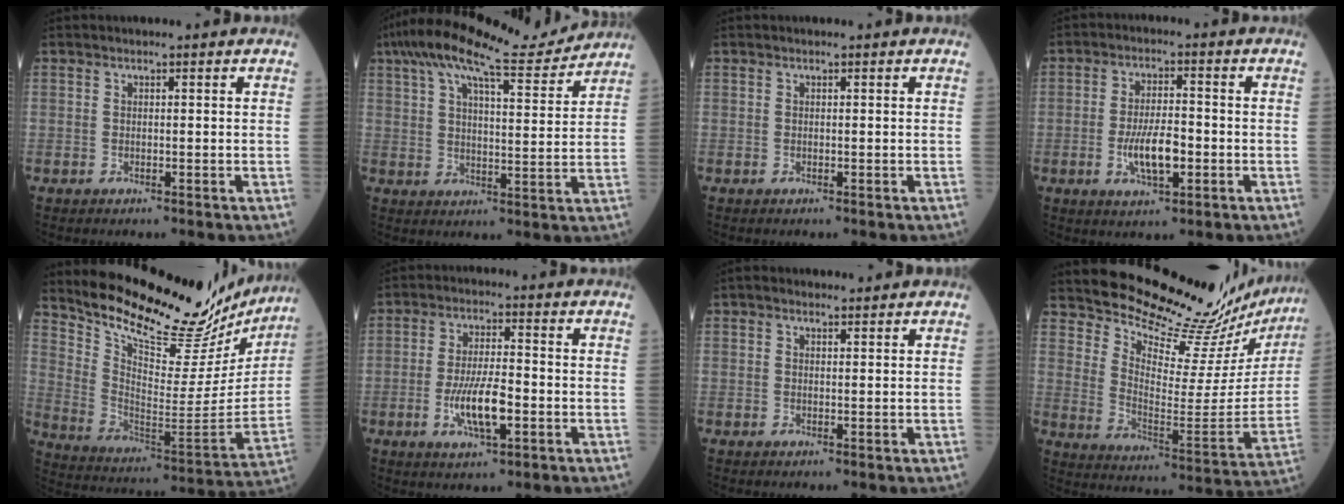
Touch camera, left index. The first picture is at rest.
{"total": 14.1, "force": [12.5, 1.2, 6.4], "torque": [-0.119, 0.020, 0.185]}
{"total": 0.0}
{"total": 6.7, "force": [-2.1, 2.2, 6.0], "torque": [-0.118, -0.005, -0.036]}
{"total": 26.1, "force": [23.9, 5.7, 8.8], "torque": [-0.144, -0.082, 0.332]}
{"total": 7.4, "force": [-2.5, 2.0, 6.7], "torque": [-0.134, -0.007, -0.043]}
{"total": 0.8, "force": [0.6, 0.5, 0.3], "torque": [-0.011, 0.007, 0.008]}
{"total": 23.0, "force": [22.3, 2.8, 4.8], "torque": [-0.083, -0.124, 0.285]}